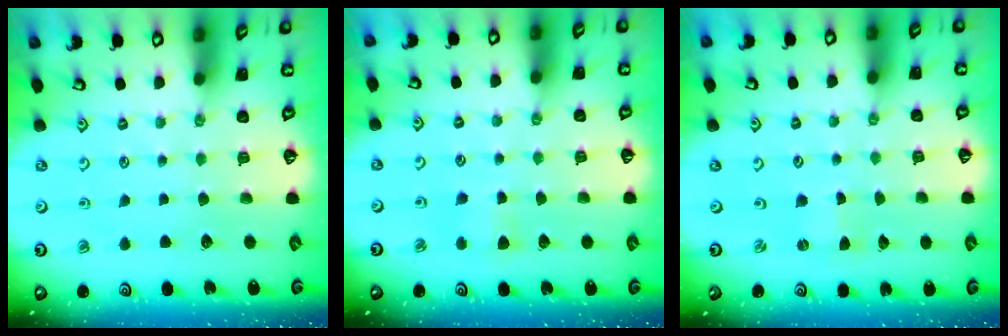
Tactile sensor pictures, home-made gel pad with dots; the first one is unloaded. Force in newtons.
{"total": 3.5, "press": 3.4, "slide": 0.6}
{"total": 0.0}